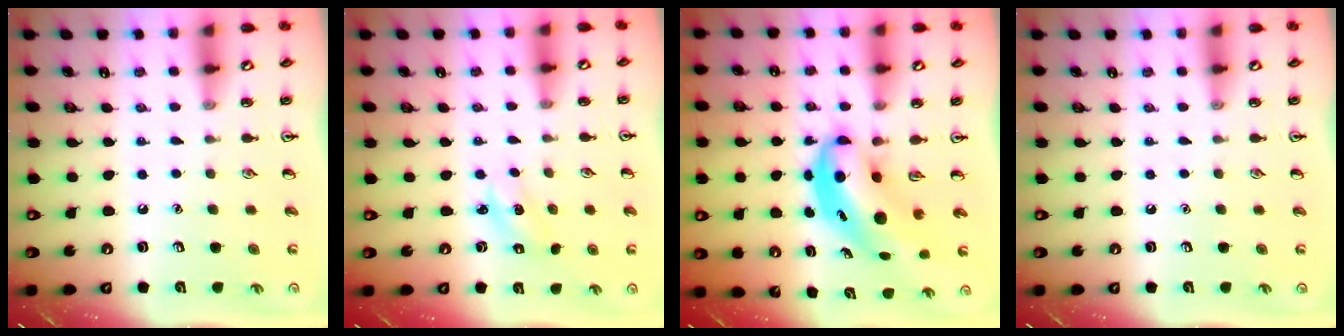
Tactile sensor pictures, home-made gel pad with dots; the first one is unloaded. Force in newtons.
{"total": 2.3, "press": 2.2, "slide": 0.4}
{"total": 6.5, "press": 6.2, "slide": 1.8}
{"total": 0.0}